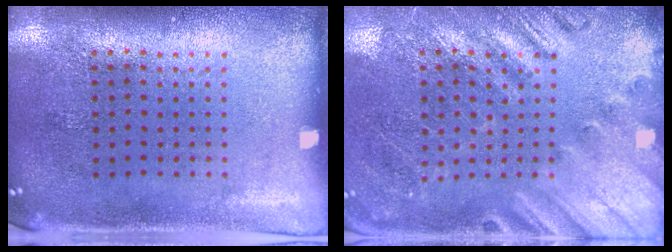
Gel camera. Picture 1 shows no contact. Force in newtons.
{"total": 2.3, "press": 2.2, "slide": 0.6}